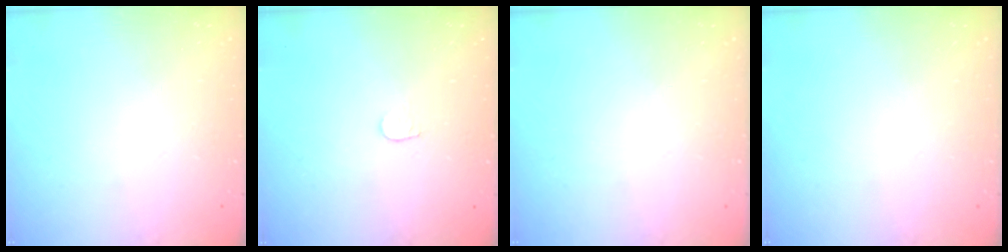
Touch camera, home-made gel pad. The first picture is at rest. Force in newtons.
{"total": 3.3, "press": 3.3, "slide": 0.3}
{"total": 0.0}
{"total": 0.0}